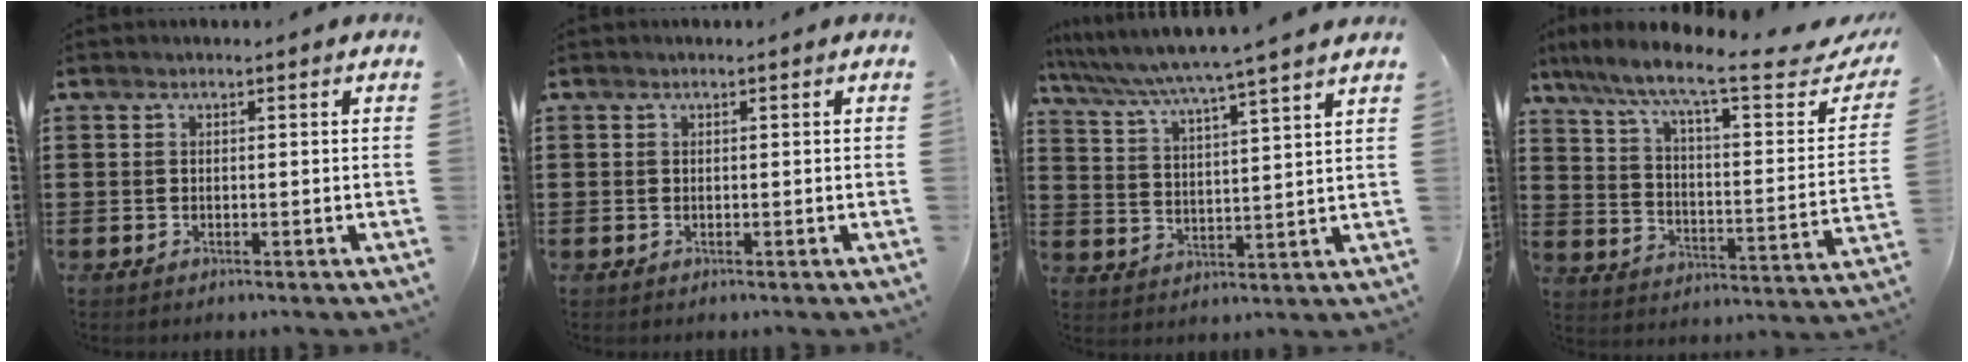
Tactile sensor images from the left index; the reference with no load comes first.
{"total": 0.0}
{"total": 5.1, "force": [4.6, -1.4, 1.9], "torque": [-0.057, -0.040, 0.070]}
{"total": 9.8, "force": [7.4, 0.9, 6.4], "torque": [-0.143, -0.047, 0.113]}